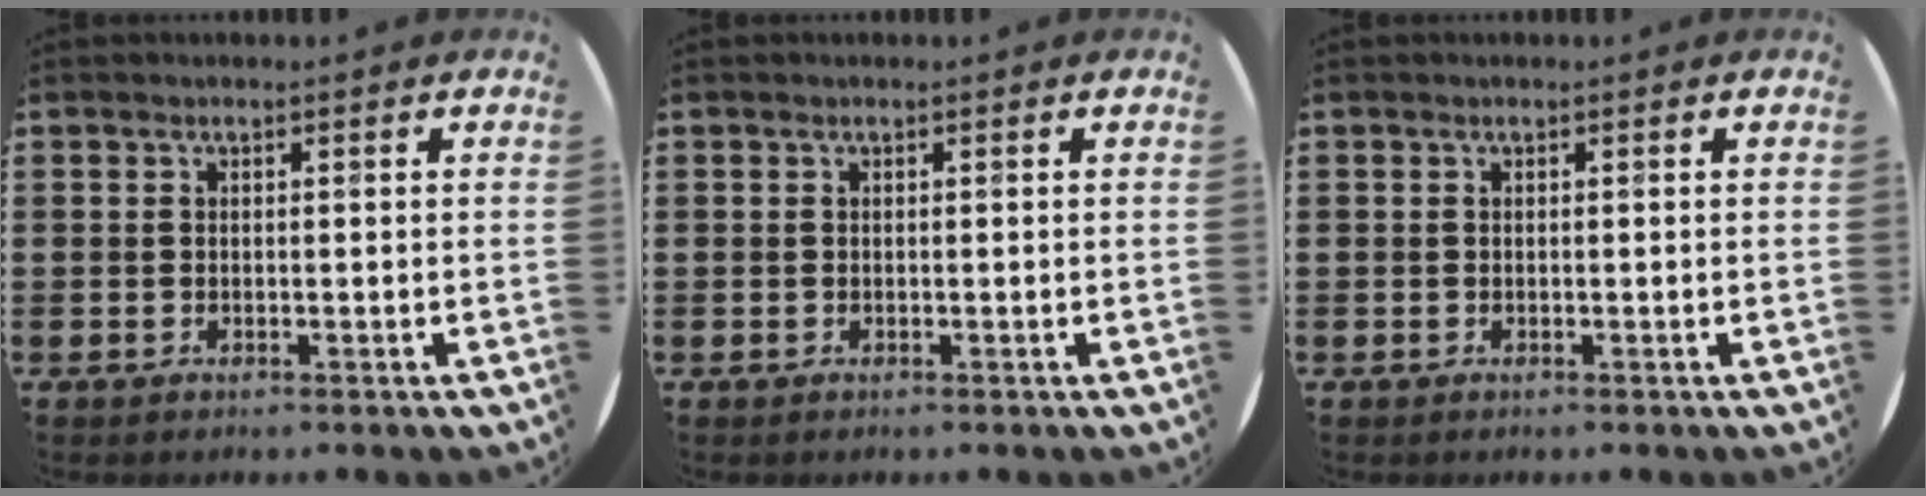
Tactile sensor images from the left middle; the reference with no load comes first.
{"total": 0.0}
{"total": 0.0}